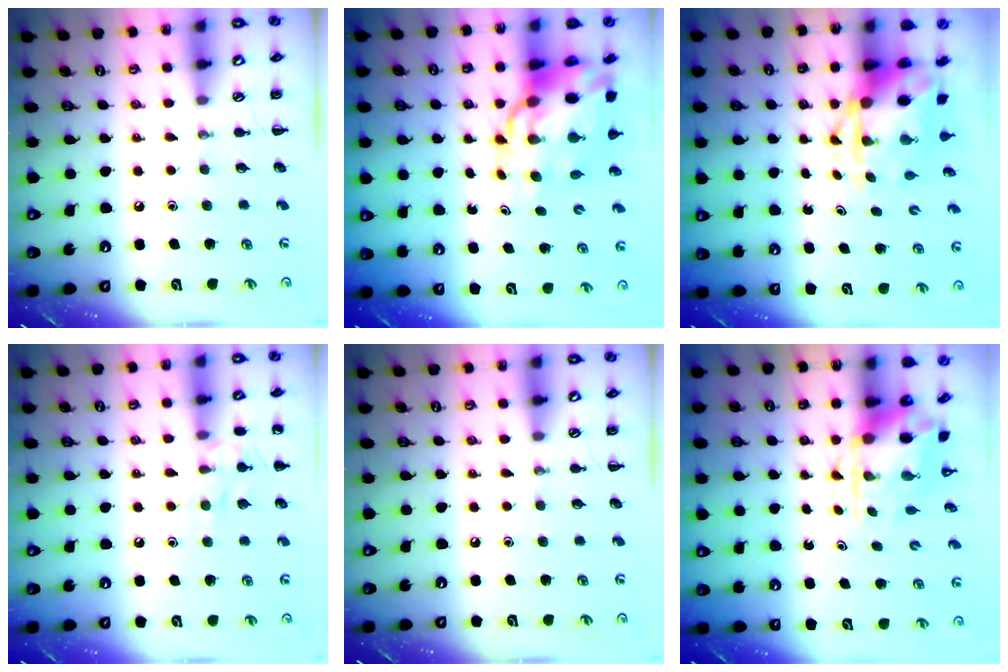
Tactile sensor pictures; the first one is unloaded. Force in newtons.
{"total": 13.9, "press": 13.4, "slide": 3.8}
{"total": 4.9, "press": 4.7, "slide": 1.1}
{"total": 8.2, "press": 8.1, "slide": 1.0}
{"total": 0.0}
{"total": 3.7, "press": 3.6, "slide": 0.9}